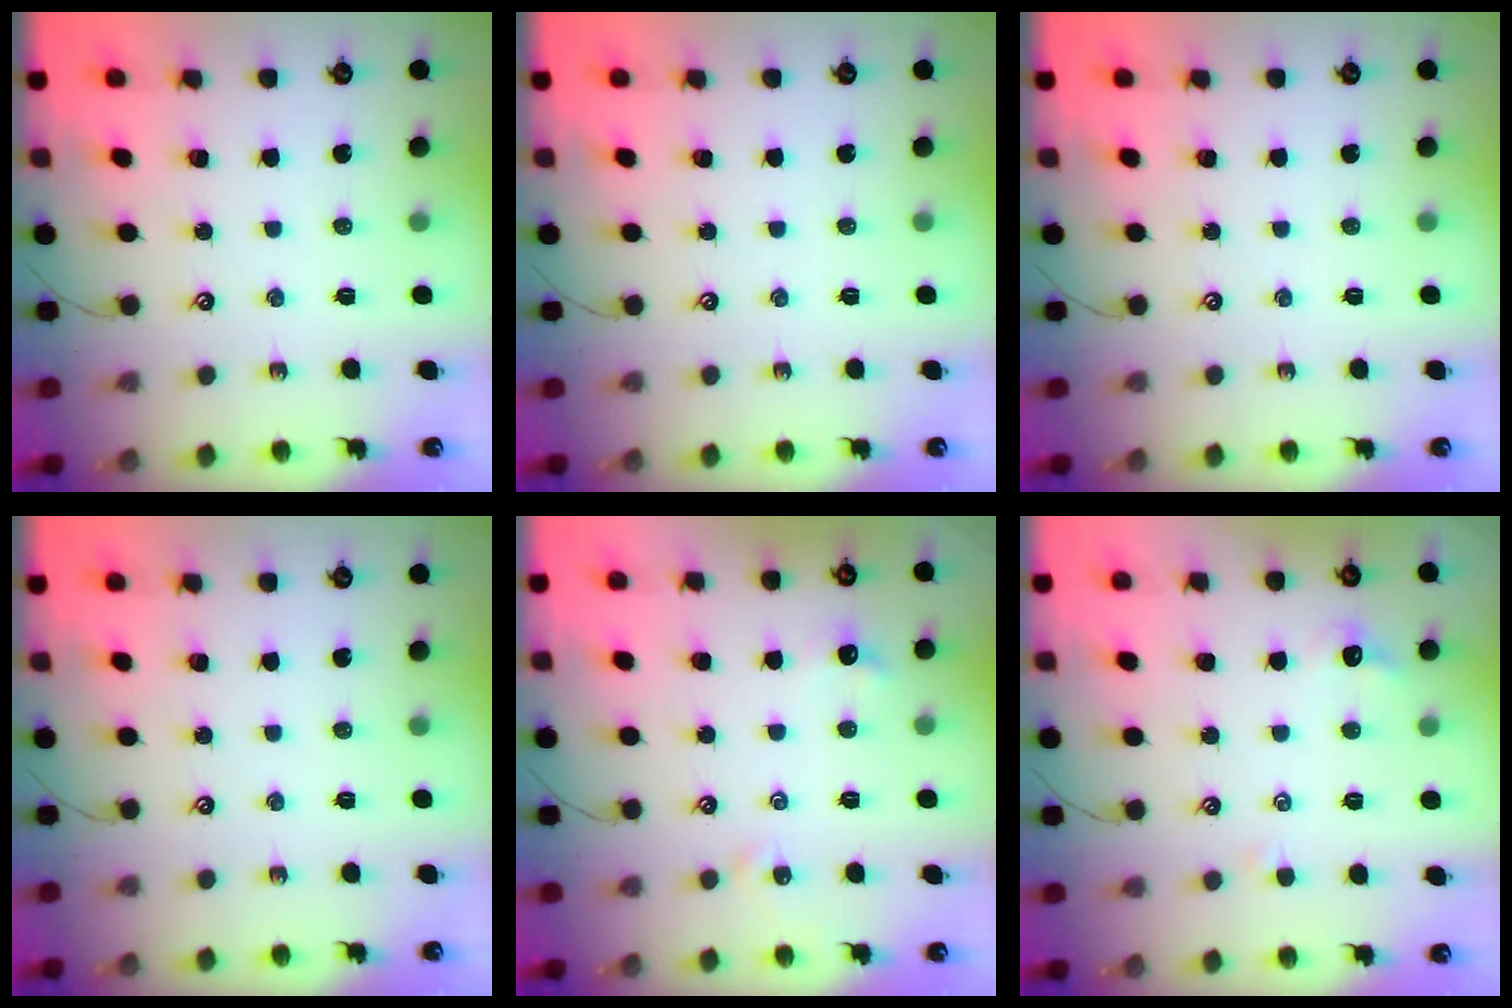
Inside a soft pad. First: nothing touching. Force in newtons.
{"total": 0.0}
{"total": 0.0}
{"total": 0.0}
{"total": 2.4, "press": 2.4, "slide": 0.6}
{"total": 1.2, "press": 0.9, "slide": 0.8}